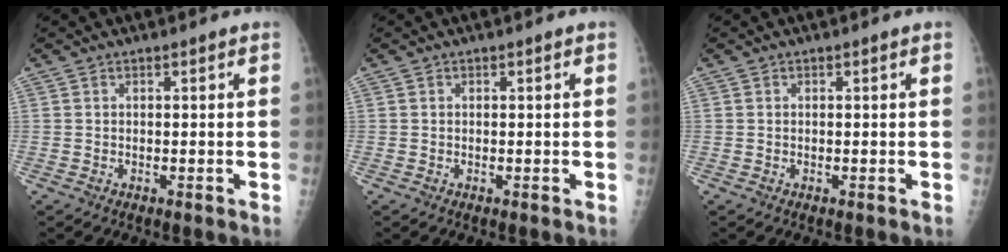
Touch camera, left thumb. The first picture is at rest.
{"total": 0.0}
{"total": 0.0}